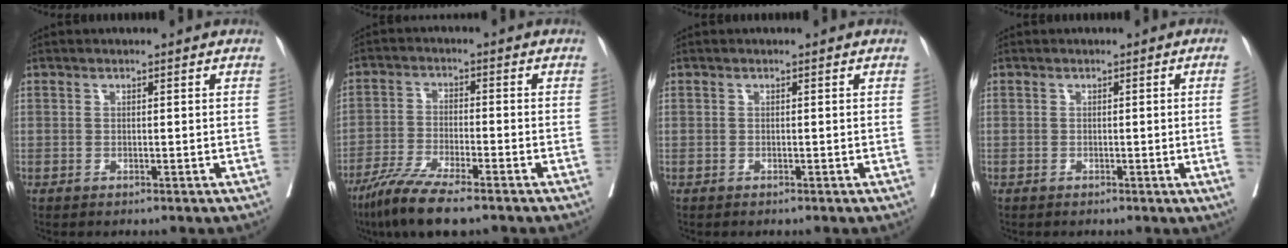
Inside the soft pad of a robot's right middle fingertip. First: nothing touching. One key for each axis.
{"total": 9.0, "fx": -6.7, "fy": 1.0, "fz": 6.0, "tx": -0.109, "ty": -0.023, "tz": -0.120}
{"total": 0.0}
{"total": 2.7, "fx": -0.4, "fy": -1.2, "fz": 2.4, "tx": -0.029, "ty": -0.003, "tz": -0.003}